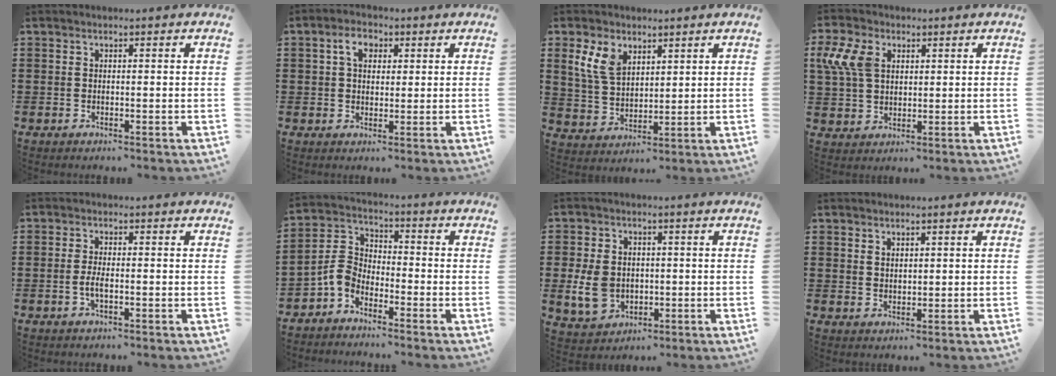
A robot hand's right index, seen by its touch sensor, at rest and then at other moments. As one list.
[{"total": 3.8, "force": [1.2, 2.6, 2.5], "torque": [-0.051, 0.010, 0.017]}, {"total": 6.5, "force": [3.4, 3.9, 3.8], "torque": [-0.106, 0.003, 0.060]}, {"total": 7.0, "force": [2.3, 4.8, 4.6], "torque": [-0.128, 0.009, 0.038]}, {"total": 2.4, "force": [-0.6, 0.7, 2.2], "torque": [-0.046, -0.001, -0.013]}, {"total": 4.5, "force": [-3.1, 2.7, 2.0], "torque": [-0.072, -0.002, -0.070]}, {"total": 7.0, "force": [-0.8, 5.6, 4.2], "torque": [-0.111, 0.005, -0.016]}, {"total": 1.5, "force": [1.4, 0.7, 0.2], "torque": [0.003, -0.003, 0.025]}]